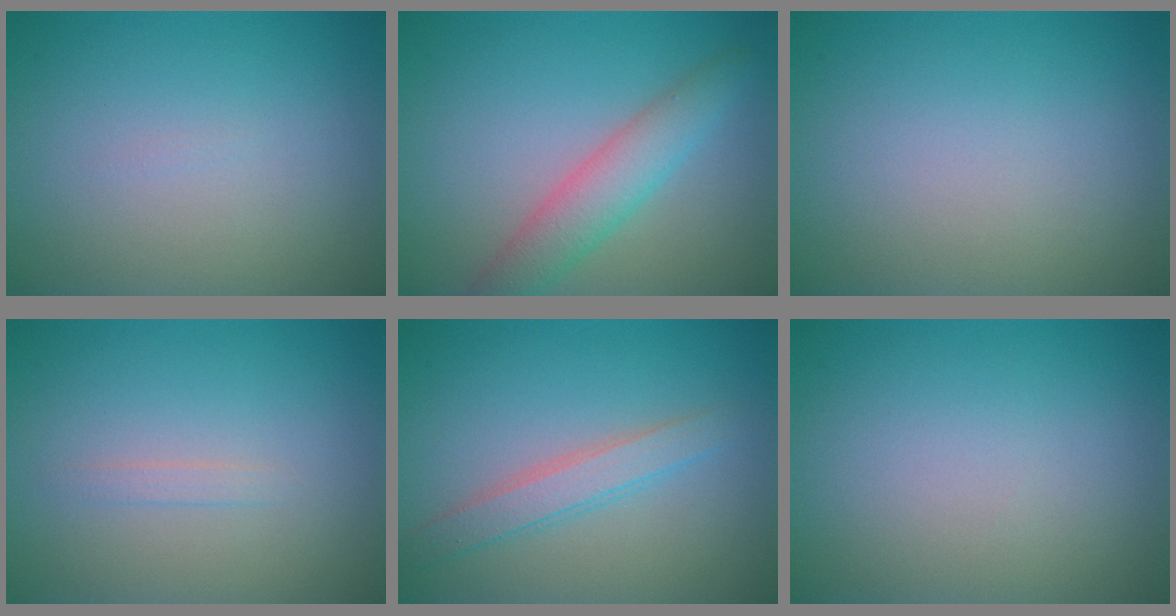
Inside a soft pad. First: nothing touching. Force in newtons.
{"total": 4.2, "press": 4.2, "slide": 0.1}
{"total": 0.0}
{"total": 0.7, "press": 0.7, "slide": 0.0}
{"total": 2.4, "press": 2.4, "slide": 0.0}
{"total": 0.0}